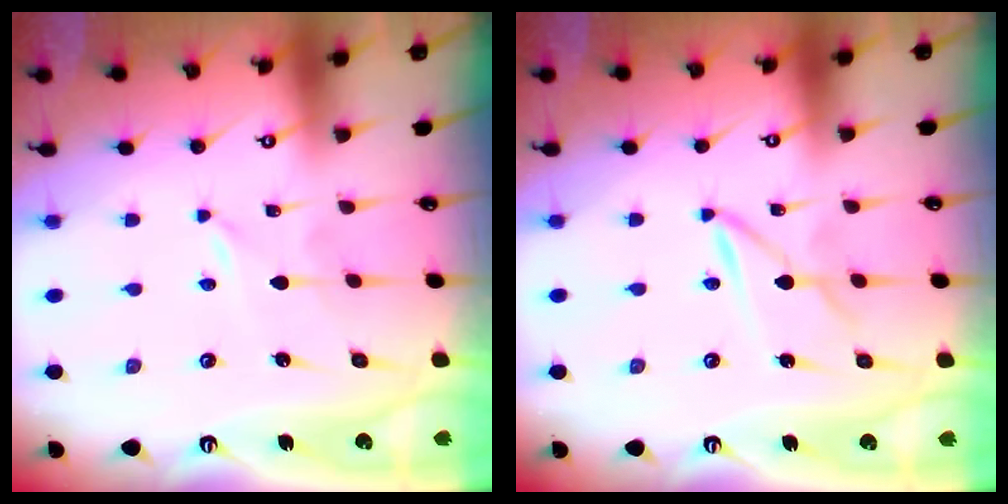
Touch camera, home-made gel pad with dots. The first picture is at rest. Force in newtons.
{"total": 2.5, "press": 2.5, "slide": 0.3}